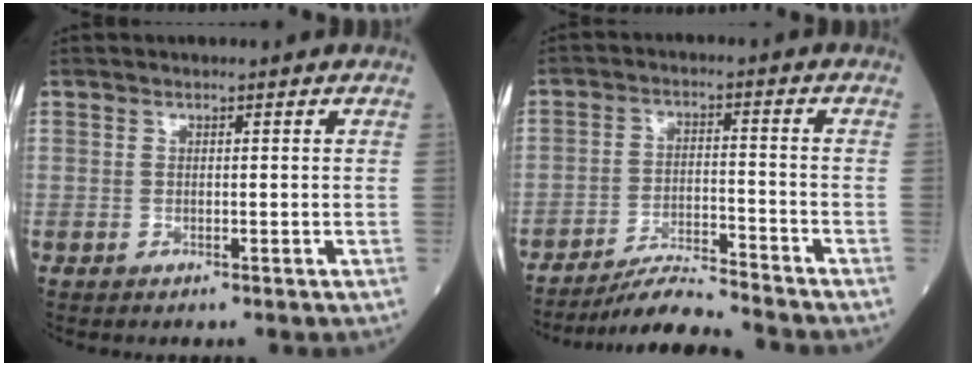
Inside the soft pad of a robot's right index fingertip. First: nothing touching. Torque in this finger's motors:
{"motor_torque": [-0.16, -0.55, 0.20, 0.04]}